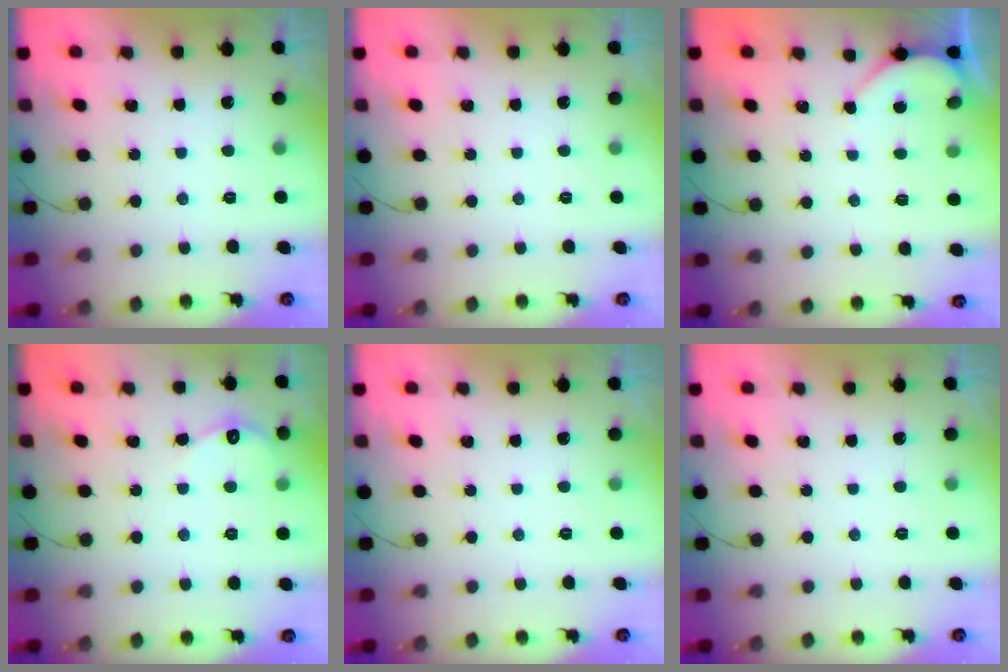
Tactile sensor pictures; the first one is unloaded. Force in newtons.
{"total": 0.0}
{"total": 3.0, "press": 3.0, "slide": 0.2}
{"total": 3.7, "press": 3.6, "slide": 0.5}
{"total": 0.0}
{"total": 0.0}